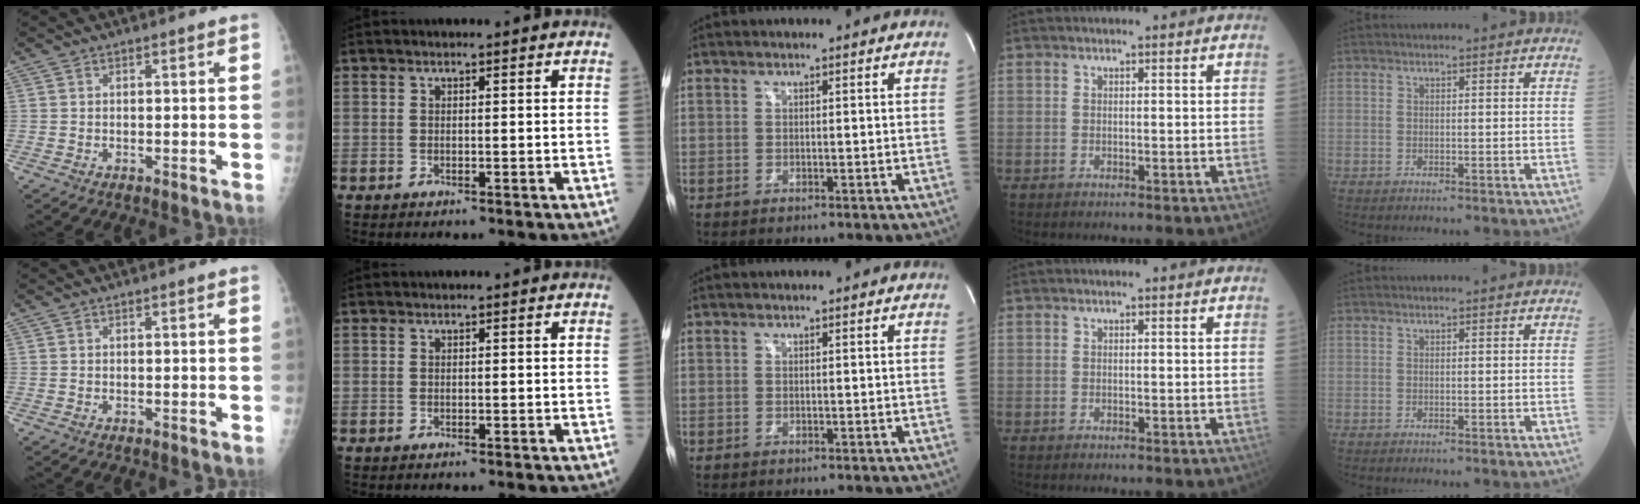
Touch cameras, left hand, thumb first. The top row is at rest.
{}